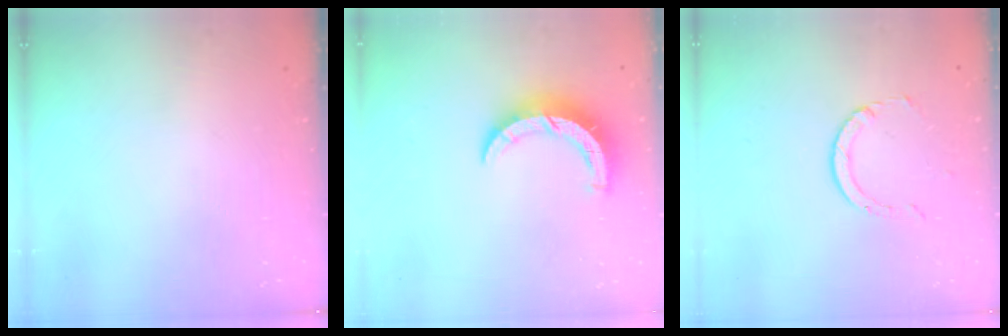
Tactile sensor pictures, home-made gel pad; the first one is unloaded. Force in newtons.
{"total": 8.0, "press": 8.0, "slide": 0.3}
{"total": 3.3, "press": 3.3, "slide": 0.3}